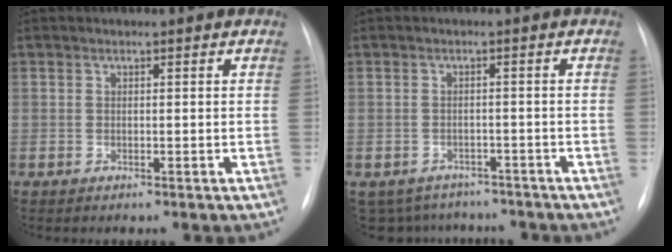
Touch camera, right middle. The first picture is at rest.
{"total": 8.2, "force": [-7.1, 4.0, 1.0], "torque": [-0.018, 0.012, -0.086]}